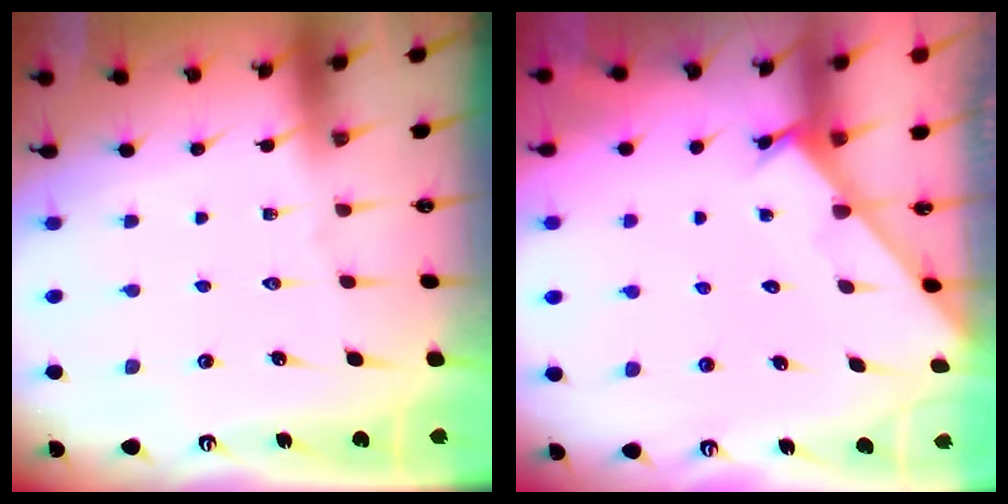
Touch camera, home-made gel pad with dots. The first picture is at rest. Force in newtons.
{"total": 1.7, "press": 1.7, "slide": 0.1}